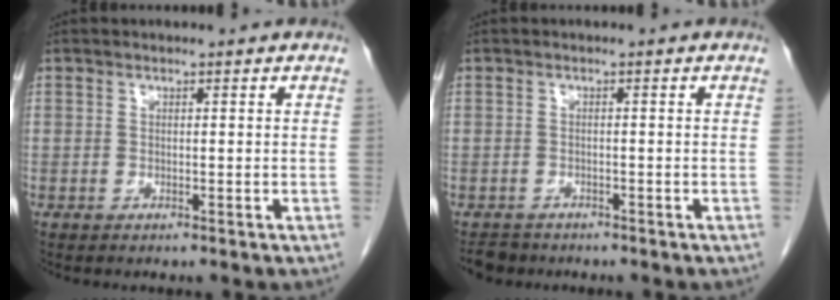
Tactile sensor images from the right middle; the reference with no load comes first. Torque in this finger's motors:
{"motor_torque": [0.03, -0.01, 0.00, -0.01]}